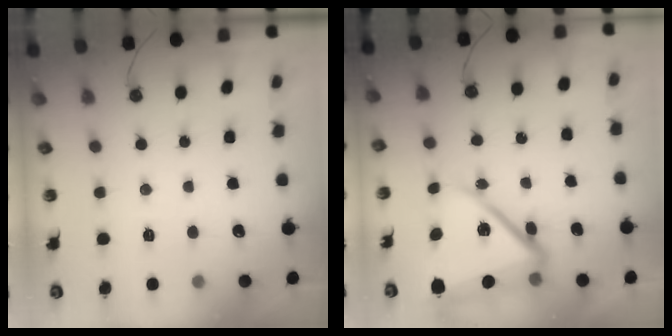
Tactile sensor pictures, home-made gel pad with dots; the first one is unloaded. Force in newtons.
{"total": 16.2, "press": 16.1, "slide": 1.9}